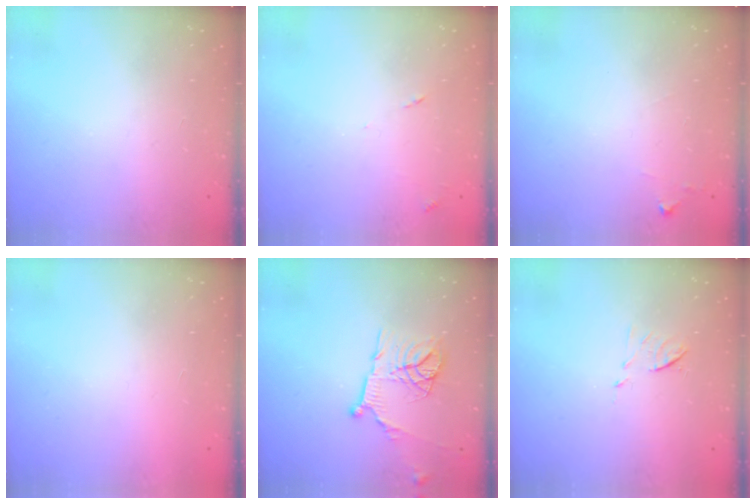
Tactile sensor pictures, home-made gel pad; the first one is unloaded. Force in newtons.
{"total": 7.4, "press": 7.4, "slide": 0.7}
{"total": 4.4, "press": 4.4, "slide": 0.7}
{"total": 1.7, "press": 1.6, "slide": 0.1}
{"total": 14.7, "press": 14.7, "slide": 1.6}
{"total": 6.0, "press": 5.9, "slide": 0.6}